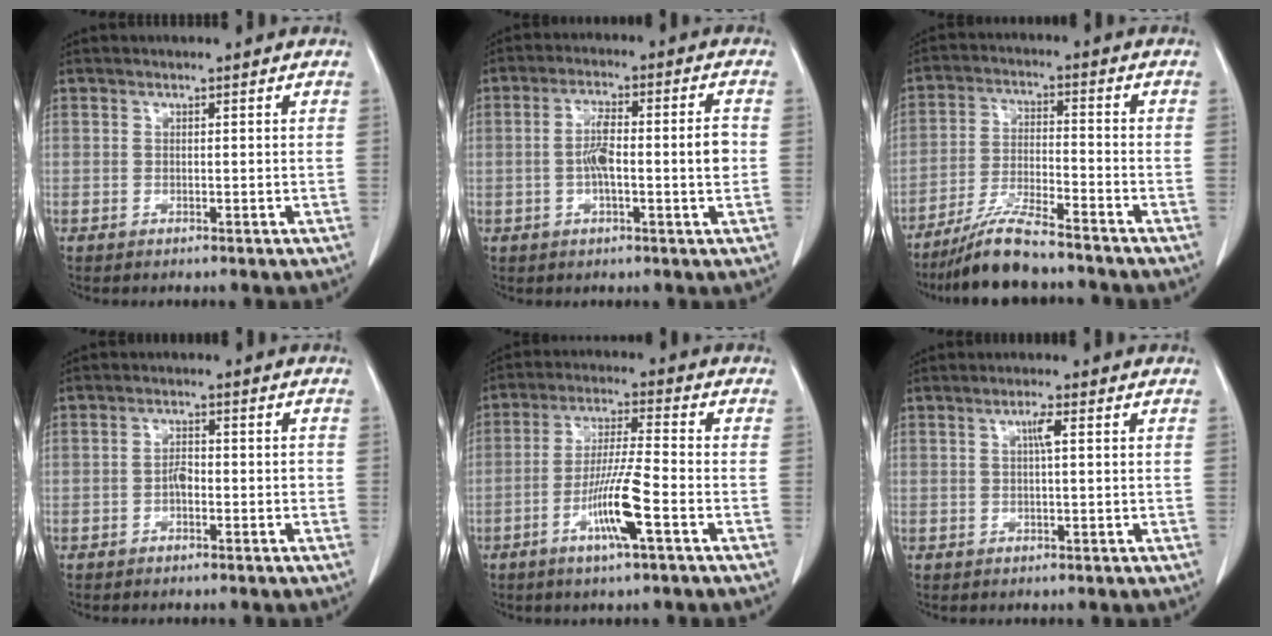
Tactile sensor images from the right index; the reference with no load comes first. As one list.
[{"total": 8.4, "force": [-0.7, 1.2, 8.3], "torque": [-0.148, 0.018, -0.014]}, {"total": 9.2, "force": [-7.9, 0.7, 4.8], "torque": [-0.096, -0.023, -0.145]}, {"total": 2.2, "force": [-0.9, 1.0, 1.7], "torque": [-0.026, 0.006, -0.015]}, {"total": 9.2, "force": [-3.8, -0.1, 8.4], "torque": [-0.162, -0.009, -0.073]}, {"total": 1.9, "force": [0.5, 0.2, 1.9], "torque": [-0.034, 0.003, 0.007]}]